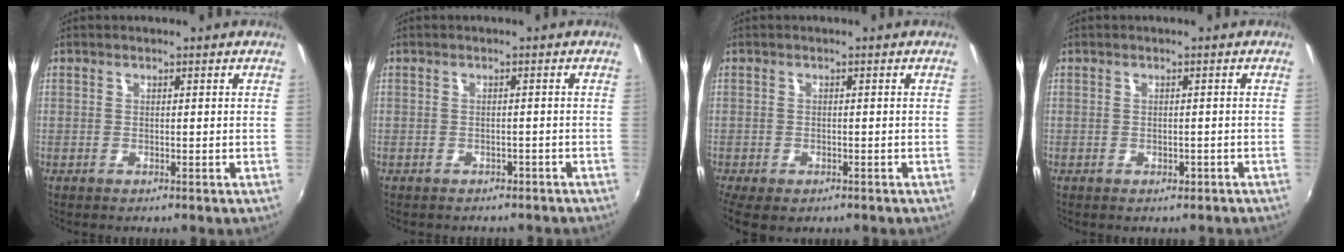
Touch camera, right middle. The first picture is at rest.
{"total": 3.4, "force": [-2.8, 1.7, 0.9], "torque": [-0.015, -0.006, -0.032]}
{"total": 5.7, "force": [-3.6, 2.7, 3.4], "torque": [-0.079, -0.025, -0.057]}
{"total": 1.4, "force": [-0.9, 0.9, 0.4], "torque": [-0.006, -0.002, -0.008]}